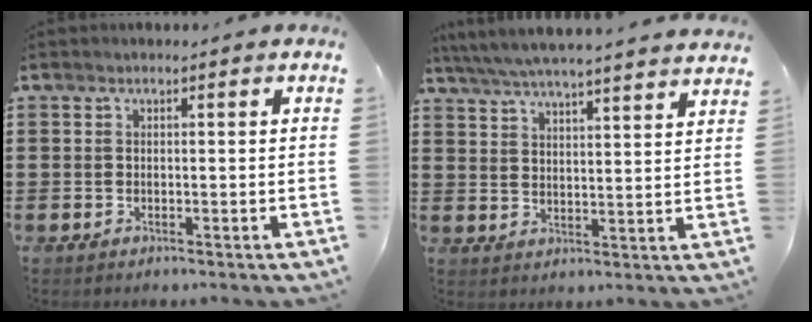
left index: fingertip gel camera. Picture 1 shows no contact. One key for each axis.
{"total": 5.2, "fx": 5.0, "fy": -0.3, "fz": 1.6, "tx": -0.050, "ty": -0.029, "tz": 0.086}